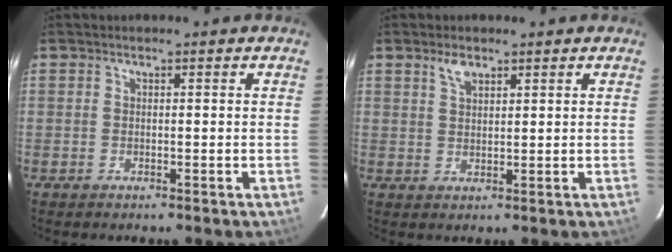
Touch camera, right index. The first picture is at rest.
{"total": 2.8, "force": [1.9, 1.3, 1.5], "torque": [-0.027, 0.006, 0.036]}